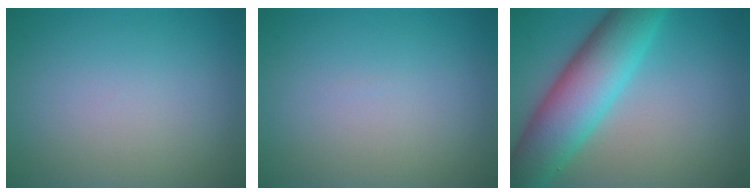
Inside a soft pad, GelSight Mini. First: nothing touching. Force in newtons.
{"total": 0.0}
{"total": 8.9, "press": 8.9, "slide": 0.1}